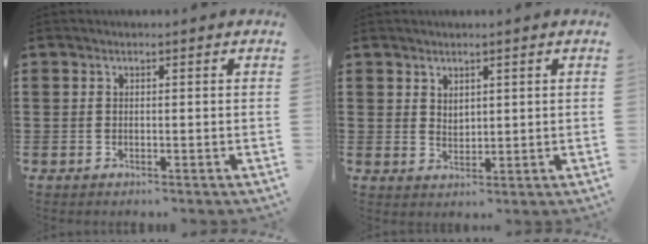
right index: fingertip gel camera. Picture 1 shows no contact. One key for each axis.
{"total": 2.0, "fx": 1.8, "fy": 0.9, "fz": 0.1, "tx": -0.003, "ty": 0.003, "tz": 0.036}